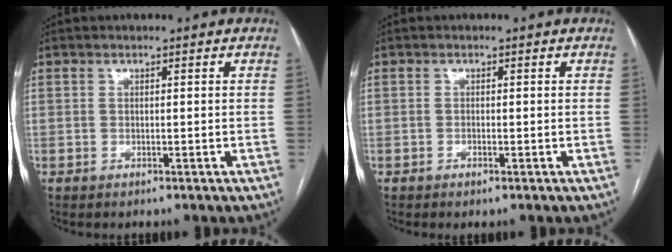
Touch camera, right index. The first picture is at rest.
{"total": 0.5, "force": [-0.4, 0.1, 0.4], "torque": [-0.008, 0.000, -0.006]}